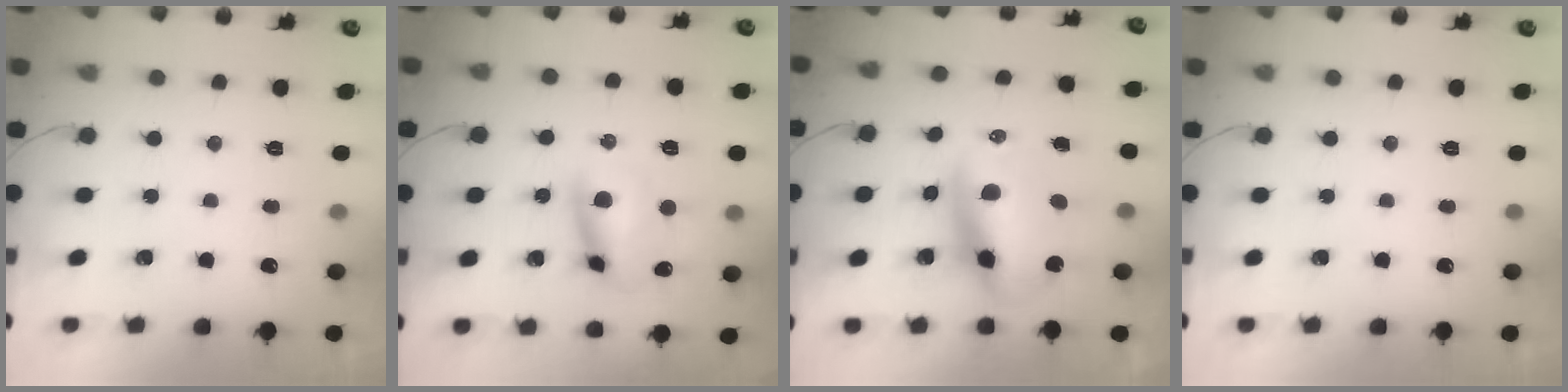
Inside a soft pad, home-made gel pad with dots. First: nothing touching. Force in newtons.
{"total": 9.6, "press": 9.5, "slide": 1.1}
{"total": 11.9, "press": 11.5, "slide": 3.0}
{"total": 0.0}